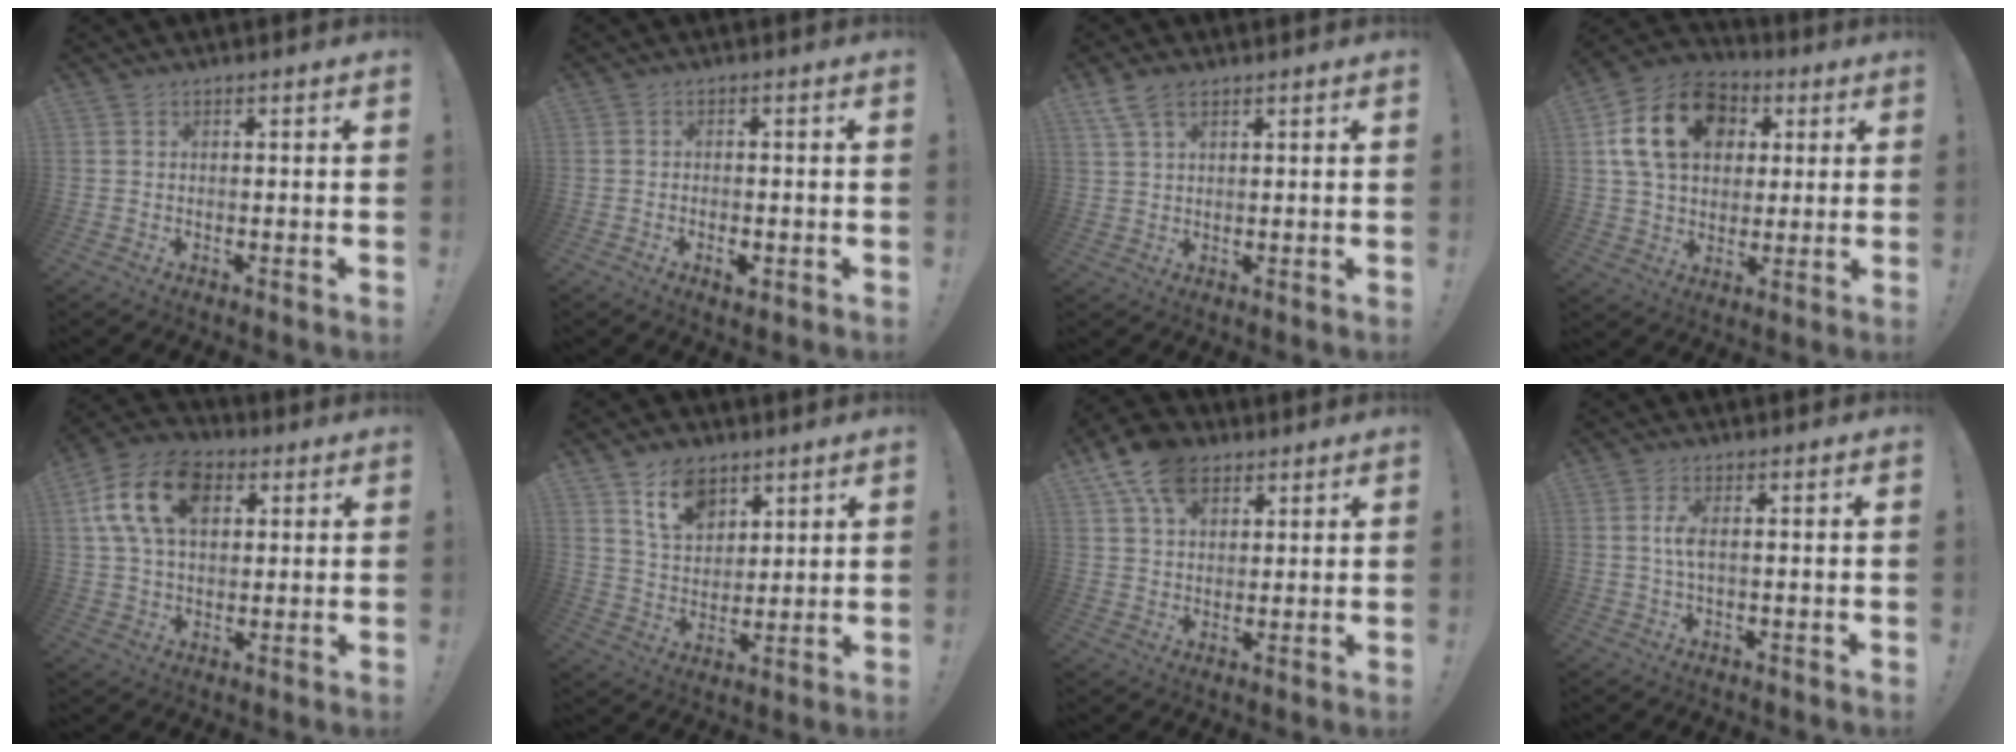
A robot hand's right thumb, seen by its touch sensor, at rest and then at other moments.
{"total": 2.2, "force": [-1.1, 1.3, 1.5], "torque": [-0.015, 0.007, -0.017]}
{"total": 6.0, "force": [3.9, 2.9, 3.5], "torque": [-0.066, -0.012, 0.076]}
{"total": 18.9, "force": [5.7, 13.8, 11.6], "torque": [-0.184, -0.004, 0.109]}
{"total": 16.7, "force": [5.8, 11.1, 11.0], "torque": [-0.198, -0.005, 0.109]}
{"total": 11.6, "force": [7.4, 7.4, 5.1], "torque": [-0.082, -0.035, 0.141]}
{"total": 11.7, "force": [6.7, 7.4, 6.0], "torque": [-0.095, -0.025, 0.127]}
{"total": 3.4, "force": [0.1, 0.8, 3.3], "torque": [-0.065, -0.001, -0.004]}